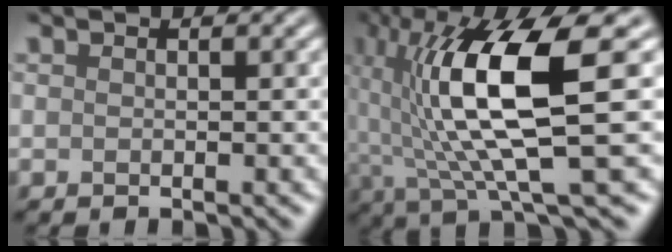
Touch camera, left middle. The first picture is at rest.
{"total": 10.6, "force": [1.0, 2.5, 10.3], "torque": [-0.185, 0.000, 0.032]}